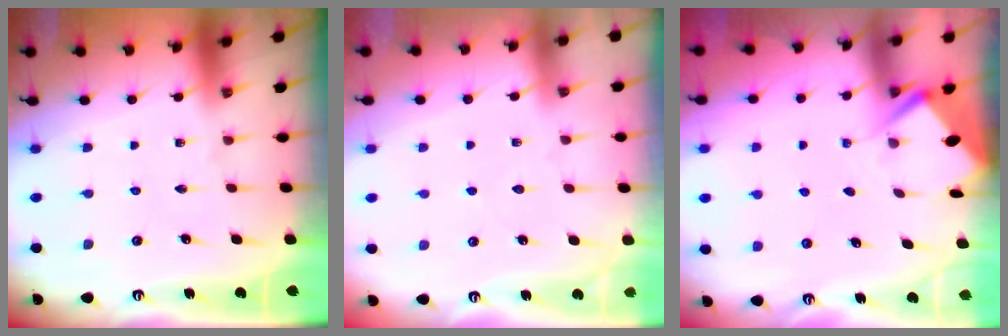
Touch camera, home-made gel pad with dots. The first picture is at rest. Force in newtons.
{"total": 2.3, "press": 2.3, "slide": 0.3}
{"total": 2.8, "press": 2.8, "slide": 0.3}